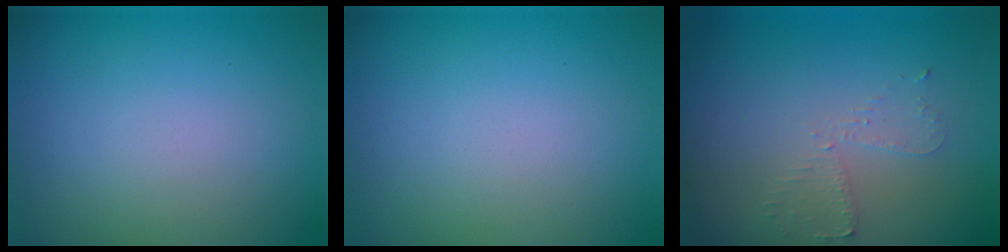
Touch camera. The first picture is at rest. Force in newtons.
{"total": 0.0}
{"total": 1.9, "press": 1.9, "slide": 0.4}